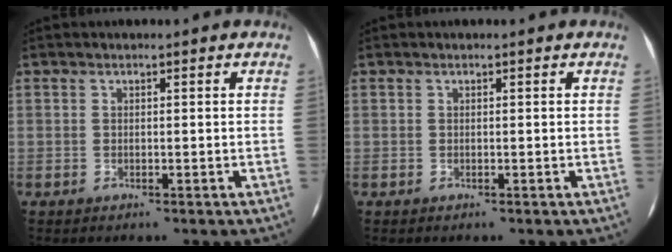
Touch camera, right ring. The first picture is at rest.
{"total": 0.0}